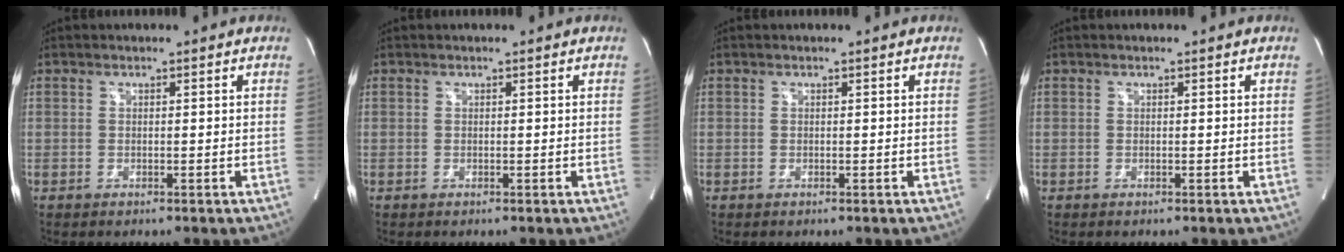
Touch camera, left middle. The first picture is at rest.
{"total": 0.0}
{"total": 0.0}
{"total": 0.0}